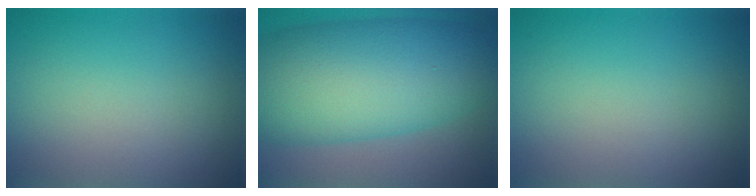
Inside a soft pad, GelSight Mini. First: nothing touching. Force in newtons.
{"total": 13.4, "press": 13.4, "slide": 0.2}
{"total": 0.0}